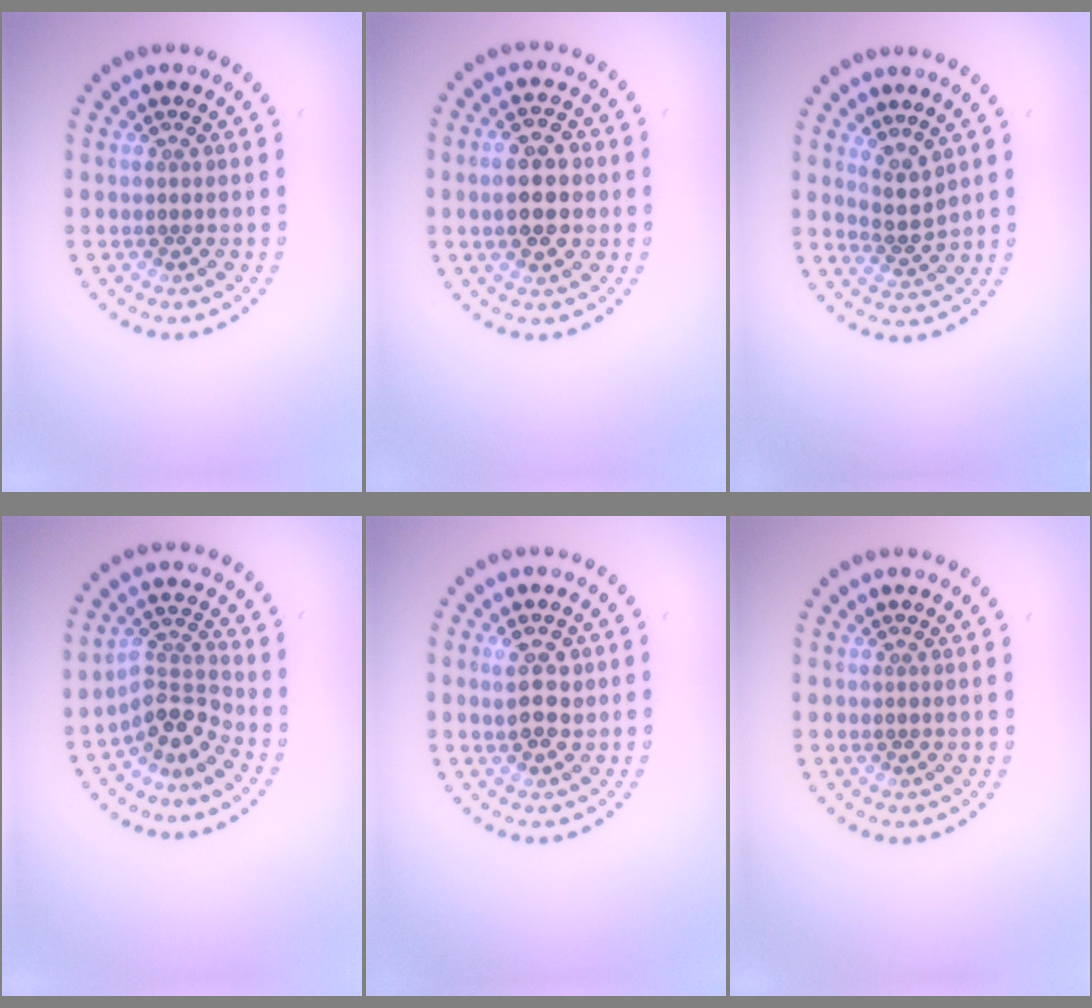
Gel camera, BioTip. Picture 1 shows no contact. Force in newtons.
{"total": 5.3, "press": 5.3, "slide": 0.2}
{"total": 2.5, "press": 1.8, "slide": 1.8}
{"total": 3.7, "press": 2.6, "slide": 2.6}
{"total": 2.9, "press": 2.8, "slide": 0.3}
{"total": 0.0}